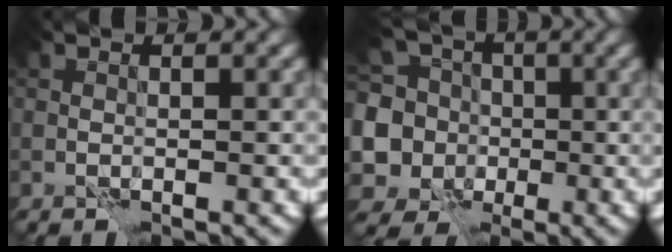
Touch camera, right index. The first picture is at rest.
{"total": 8.1, "force": [-0.3, 7.5, 2.9], "torque": [-0.070, -0.006, -0.024]}